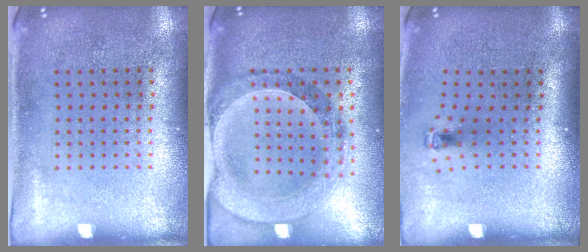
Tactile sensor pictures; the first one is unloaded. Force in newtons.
{"total": 1.5, "press": 1.4, "slide": 0.3}
{"total": 0.6, "press": 0.3, "slide": 0.5}